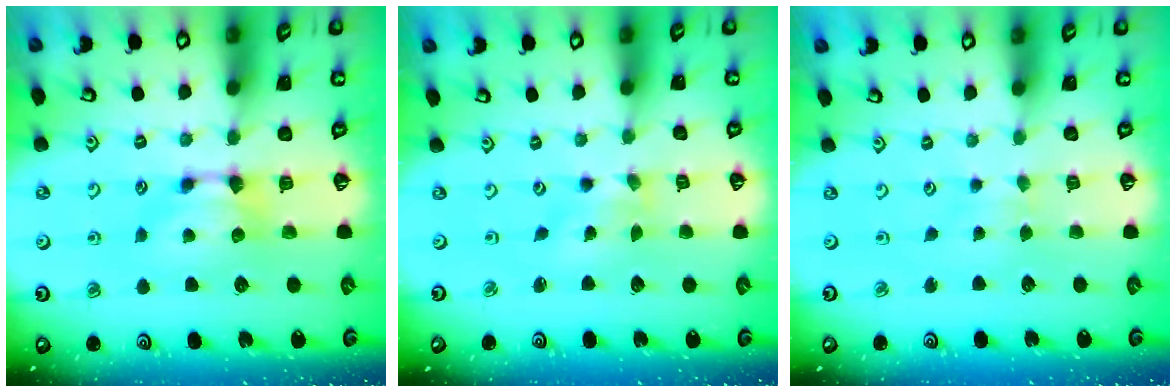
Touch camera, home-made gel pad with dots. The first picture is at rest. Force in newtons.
{"total": 2.9, "press": 2.7, "slide": 0.9}
{"total": 2.4, "press": 2.4, "slide": 0.1}